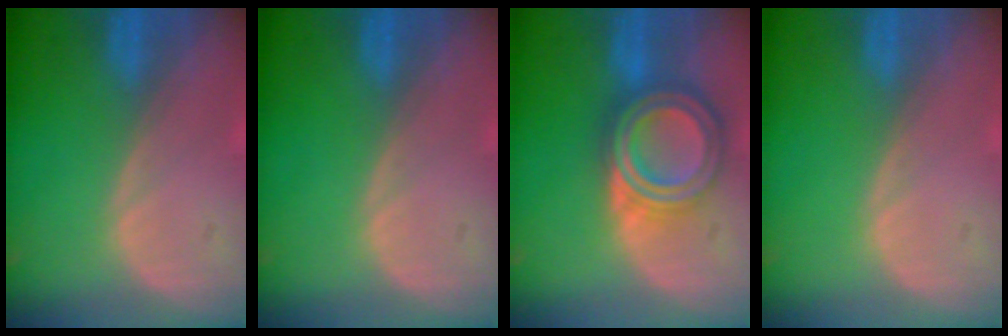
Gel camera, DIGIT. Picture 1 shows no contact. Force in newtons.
{"total": 0.0}
{"total": 8.0, "press": 8.0, "slide": 0.5}
{"total": 0.0}